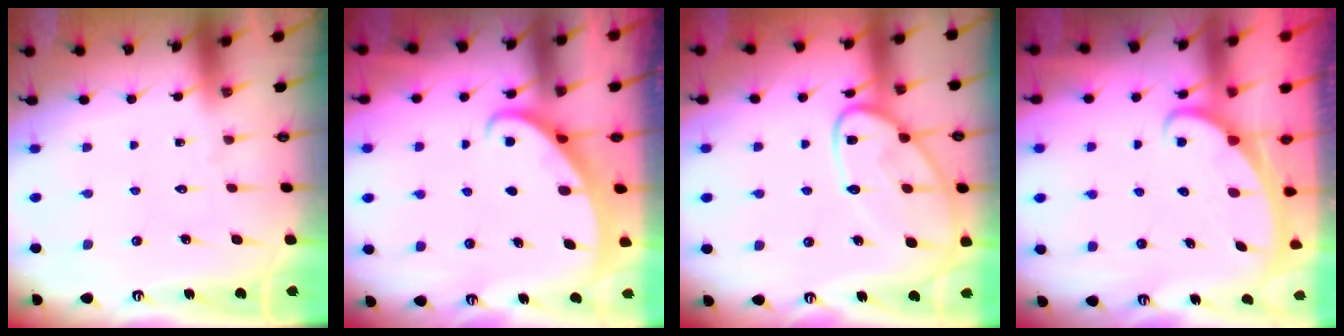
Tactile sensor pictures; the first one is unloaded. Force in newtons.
{"total": 2.2, "press": 2.2, "slide": 0.2}
{"total": 14.6, "press": 14.5, "slide": 1.4}
{"total": 1.9, "press": 1.9, "slide": 0.1}